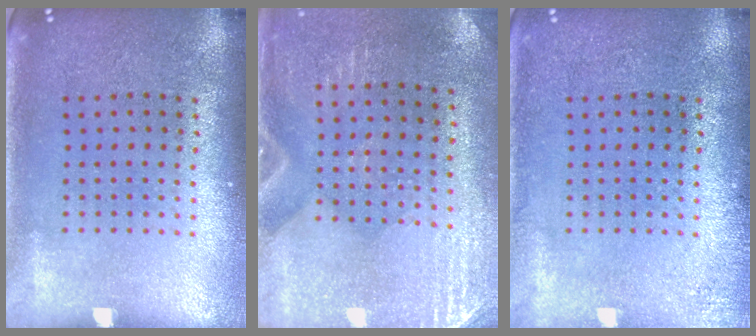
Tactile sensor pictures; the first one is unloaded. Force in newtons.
{"total": 2.9, "press": 2.5, "slide": 1.3}
{"total": 1.3, "press": 1.3, "slide": 0.2}